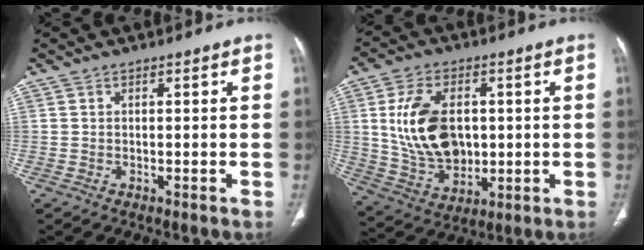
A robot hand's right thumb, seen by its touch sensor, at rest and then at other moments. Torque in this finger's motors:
{"motor_torque": [-0.05, 1.16, 1.30, 0.03, 0.15]}